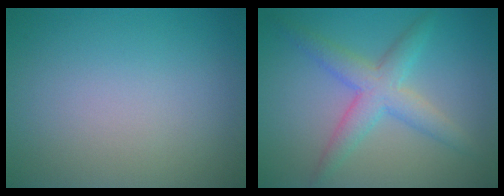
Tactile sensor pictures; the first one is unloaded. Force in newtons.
{"total": 4.3, "press": 4.3, "slide": 0.1}